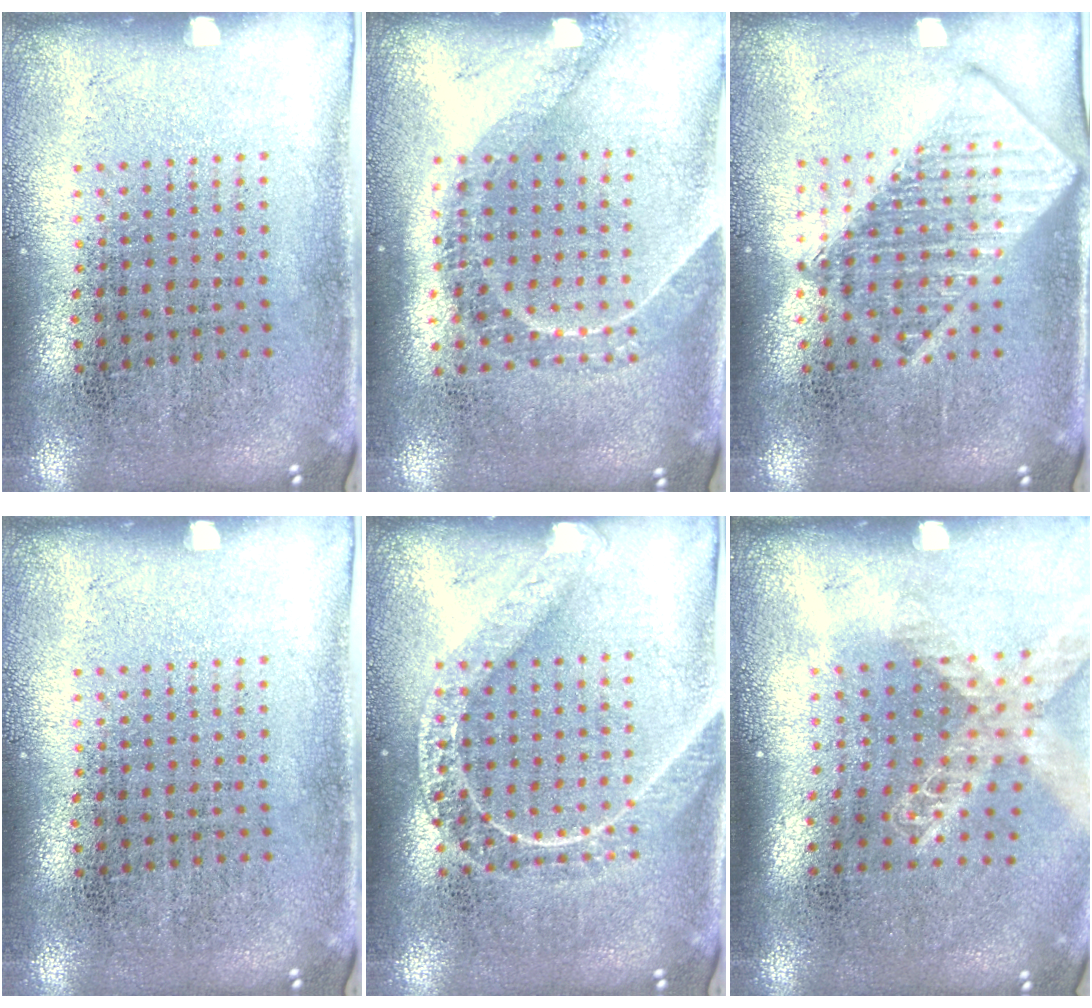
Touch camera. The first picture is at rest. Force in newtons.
{"total": 1.3, "press": 1.1, "slide": 0.6}
{"total": 2.9, "press": 2.9, "slide": 0.4}
{"total": 0.0}
{"total": 2.2, "press": 2.2, "slide": 0.3}
{"total": 1.5, "press": 1.3, "slide": 0.8}